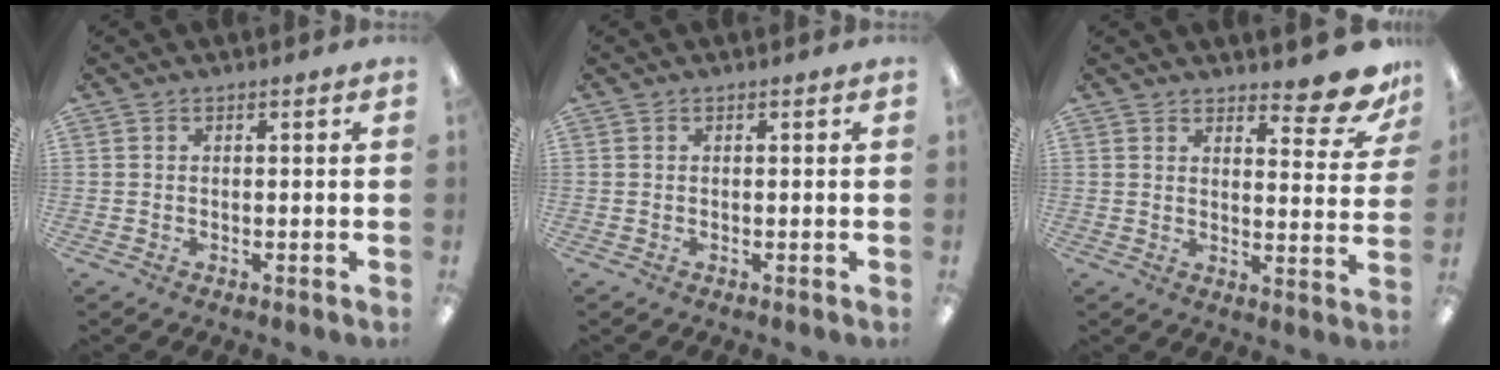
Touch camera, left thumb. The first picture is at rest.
{"total": 0.0}
{"total": 9.4, "force": [7.8, 2.6, 4.6], "torque": [-0.039, -0.063, 0.130]}